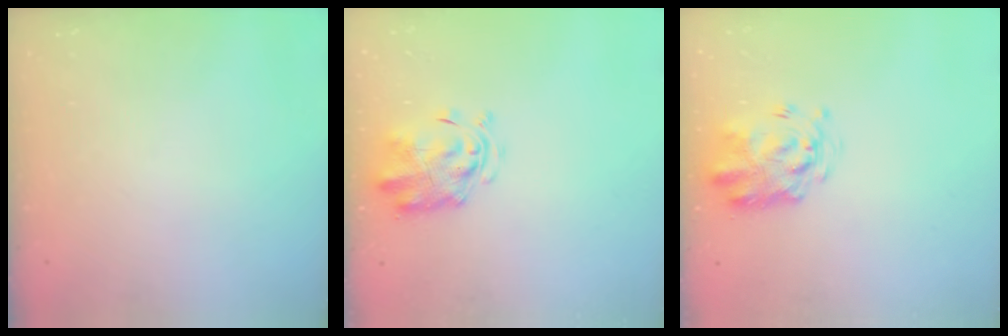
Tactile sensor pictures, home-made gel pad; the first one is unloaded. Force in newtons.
{"total": 3.0, "press": 2.9, "slide": 0.6}
{"total": 3.3, "press": 3.2, "slide": 0.7}